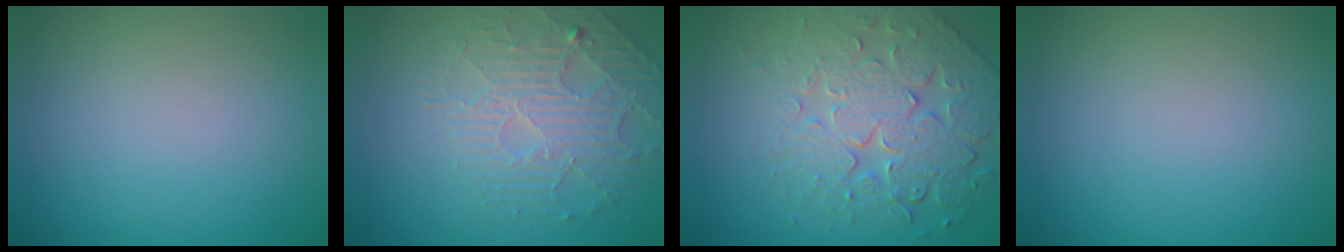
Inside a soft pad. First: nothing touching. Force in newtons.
{"total": 4.7, "press": 3.4, "slide": 3.2}
{"total": 7.2, "press": 5.8, "slide": 4.2}
{"total": 0.0}